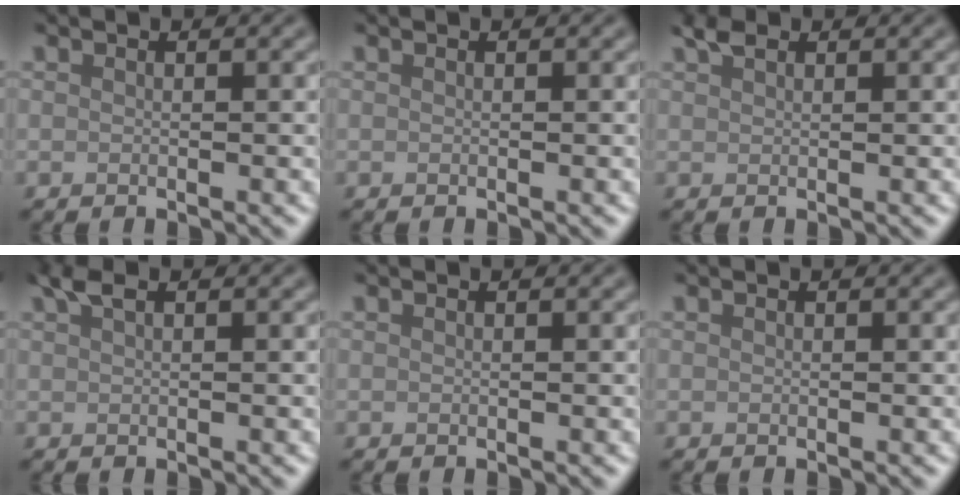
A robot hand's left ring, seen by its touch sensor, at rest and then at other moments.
{"total": 0.0}
{"total": 1.5, "force": [1.1, 0.6, 0.7], "torque": [-0.015, 0.004, 0.022]}
{"total": 1.6, "force": [1.0, 0.5, 1.2], "torque": [-0.023, 0.005, 0.019]}
{"total": 0.0}
{"total": 0.0}